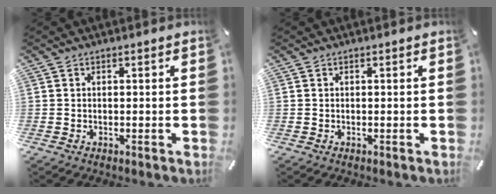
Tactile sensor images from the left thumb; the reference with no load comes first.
{"total": 0.0}